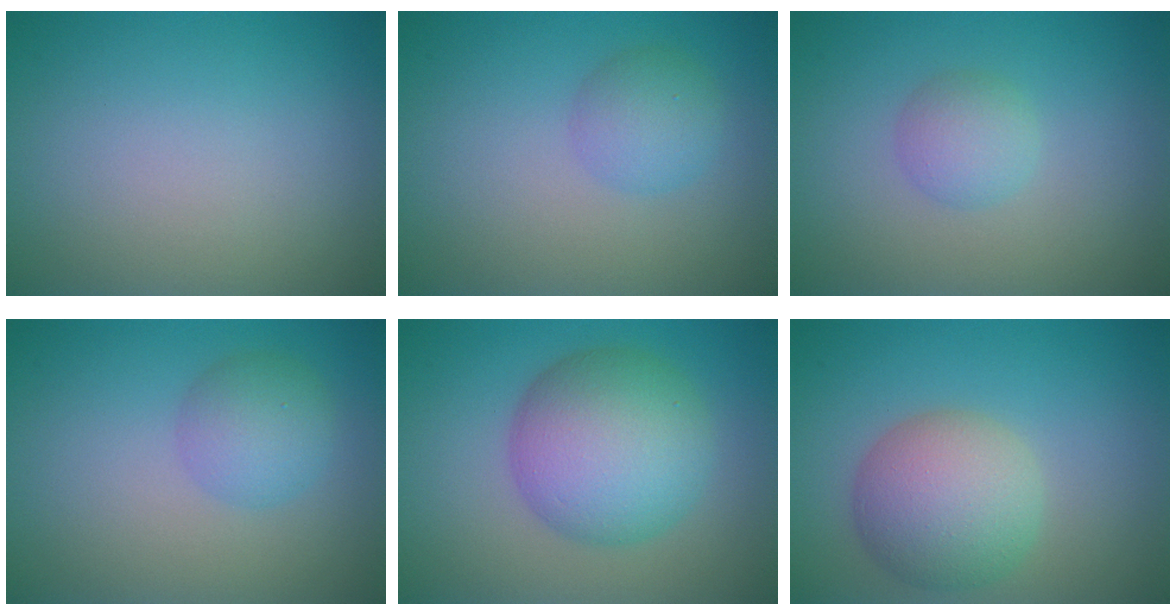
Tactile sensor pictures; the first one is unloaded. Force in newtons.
{"total": 2.6, "press": 2.6, "slide": 0.1}
{"total": 2.2, "press": 2.2, "slide": 0.1}
{"total": 3.0, "press": 3.0, "slide": 0.1}
{"total": 8.4, "press": 8.4, "slide": 0.2}
{"total": 6.1, "press": 6.1, "slide": 0.3}